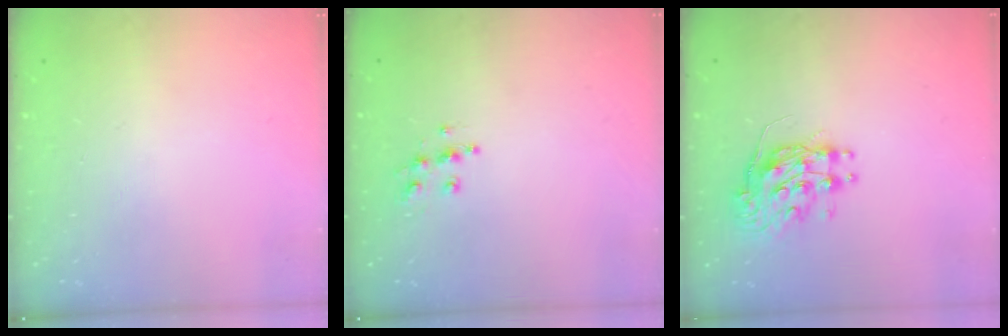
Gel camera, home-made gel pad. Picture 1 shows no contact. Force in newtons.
{"total": 7.3, "press": 7.3, "slide": 0.1}
{"total": 9.6, "press": 9.6, "slide": 0.4}